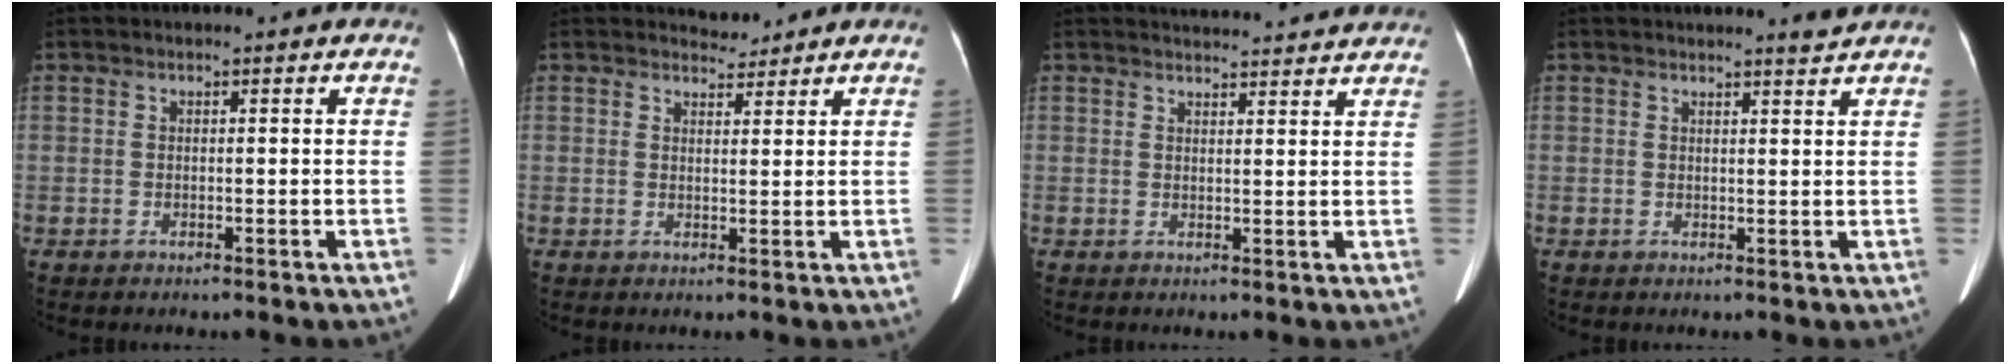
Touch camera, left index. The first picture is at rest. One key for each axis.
{"total": 2.1, "fx": 2.1, "fy": 0.3, "fz": -0.3, "tx": 0.000, "ty": -0.001, "tz": 0.035}
{"total": 9.0, "fx": 8.8, "fy": 0.6, "fz": 2.0, "tx": -0.023, "ty": 0.017, "tz": 0.097}
{"total": 1.8, "fx": 1.7, "fy": -0.7, "fz": 0.1, "tx": -0.014, "ty": -0.011, "tz": 0.026}